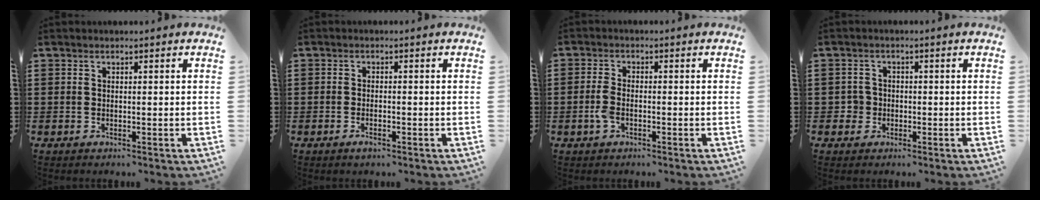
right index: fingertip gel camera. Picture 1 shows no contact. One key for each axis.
{"total": 1.2, "fx": -0.7, "fy": 0.4, "fz": 0.9, "tx": -0.019, "ty": -0.004, "tz": -0.011}
{"total": 2.9, "fx": -1.0, "fy": 1.3, "fz": 2.4, "tx": -0.058, "ty": -0.003, "tz": -0.023}
{"total": 2.4, "fx": -0.7, "fy": 2.2, "fz": 0.6, "tx": -0.018, "ty": 0.005, "tz": -0.017}